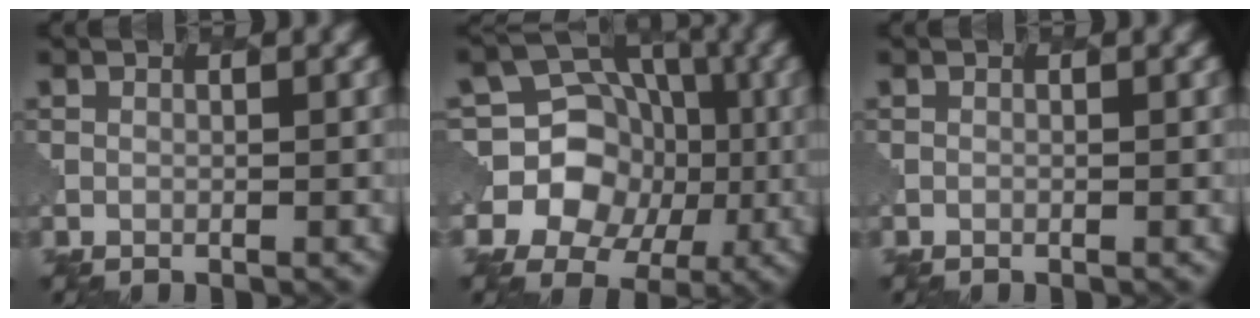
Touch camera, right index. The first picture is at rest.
{"total": 10.8, "force": [-0.6, 10.0, 4.0], "torque": [-0.073, 0.031, -0.035]}
{"total": 0.0}